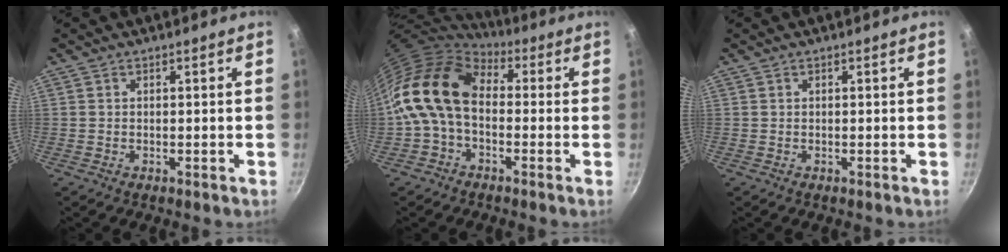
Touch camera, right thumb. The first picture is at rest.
{"total": 14.4, "force": [0.4, 9.9, 10.5], "torque": [-0.181, 0.027, -0.013]}
{"total": 0.0}